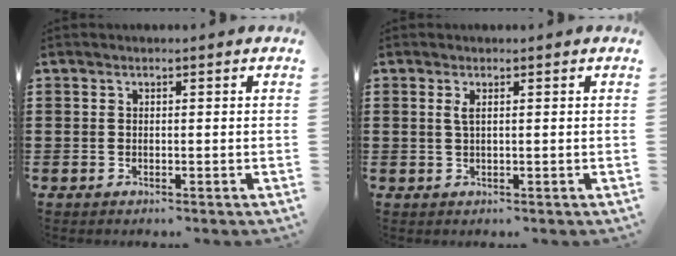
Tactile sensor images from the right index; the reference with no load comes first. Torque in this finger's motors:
{"motor_torque": [0.04, -0.02, 0.01, 0.03]}